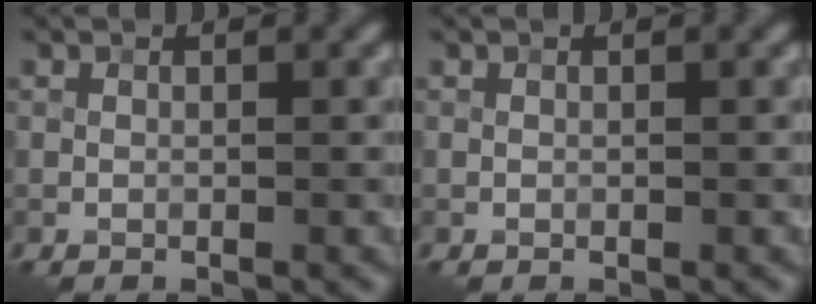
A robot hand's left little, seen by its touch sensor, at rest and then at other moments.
{"total": 0.0}